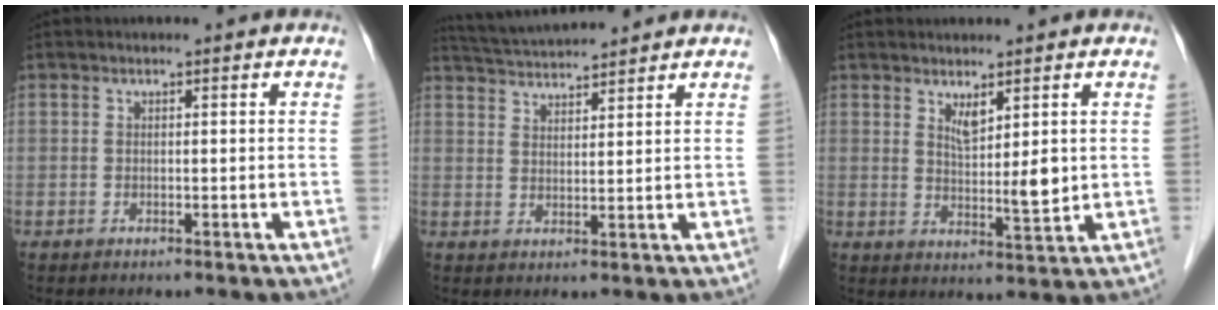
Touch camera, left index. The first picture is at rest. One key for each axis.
{"total": 7.6, "fx": 7.3, "fy": -0.1, "fz": 1.9, "tx": -0.045, "ty": 0.030, "tz": 0.126}
{"total": 4.6, "fx": 1.8, "fy": 0.9, "fz": 4.1, "tx": -0.071, "ty": -0.013, "tz": 0.035}